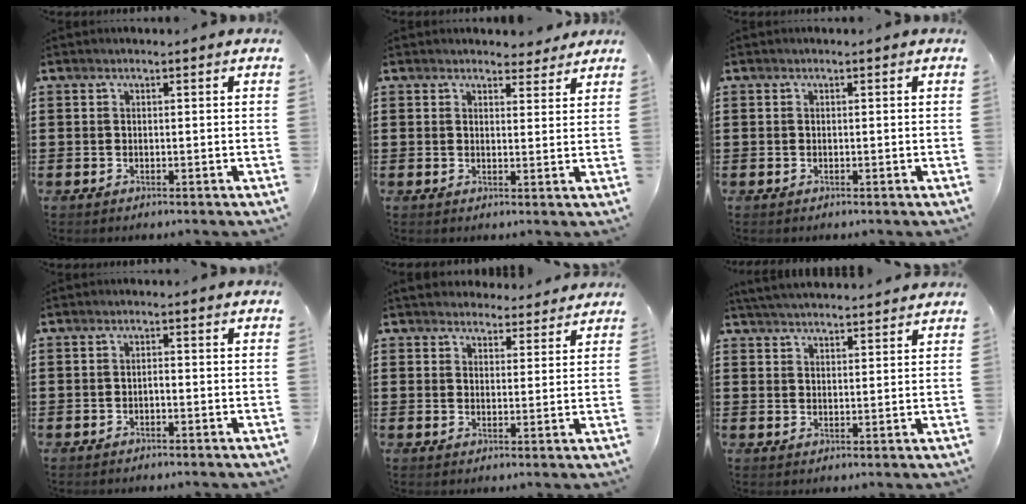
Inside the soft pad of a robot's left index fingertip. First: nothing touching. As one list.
[{"total": 3.0, "force": [2.8, 0.9, 0.5], "torque": [-0.009, -0.007, 0.050]}, {"total": 0.0}, {"total": 0.8, "force": [-0.6, 0.2, 0.6], "torque": [-0.014, -0.003, -0.011]}, {"total": 3.8, "force": [3.7, 0.9, -0.1], "torque": [-0.010, -0.010, 0.071]}, {"total": 3.5, "force": [3.4, -0.3, 0.3], "torque": [-0.018, -0.013, 0.063]}]